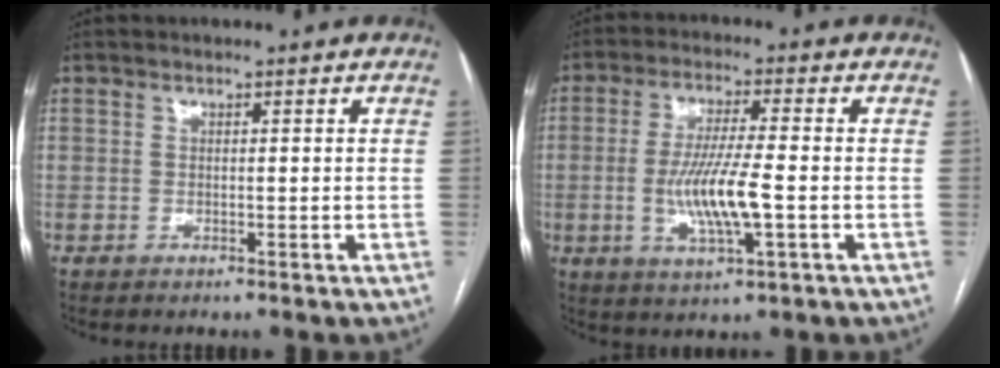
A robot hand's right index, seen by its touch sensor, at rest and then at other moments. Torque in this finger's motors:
{"motor_torque": [0.86, -0.06, 0.49, 0.14]}